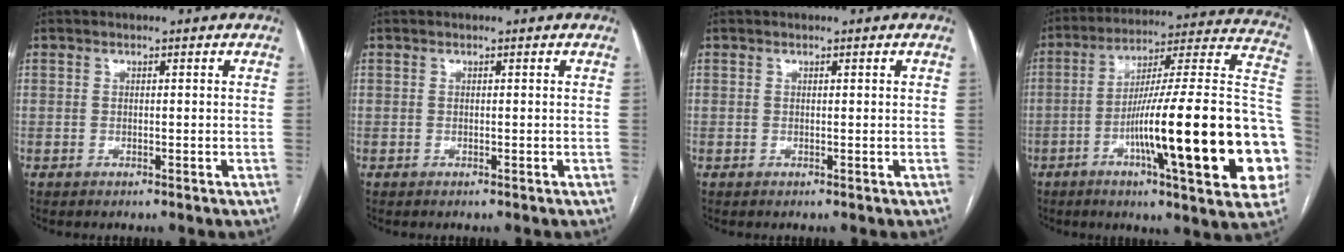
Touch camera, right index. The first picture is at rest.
{"total": 0.0}
{"total": 0.0}
{"total": 29.3, "force": [-7.3, 2.6, 28.3], "torque": [-0.327, 0.004, -0.116]}